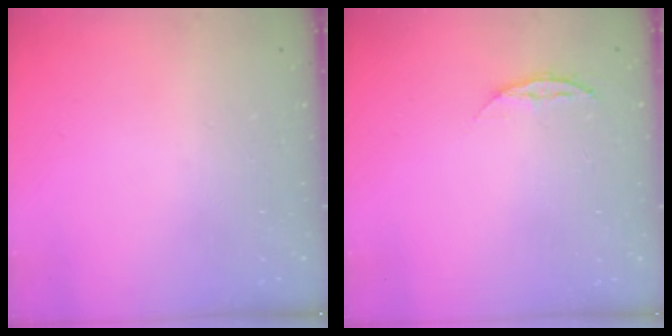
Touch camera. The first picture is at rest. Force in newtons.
{"total": 5.1, "press": 5.1, "slide": 0.7}